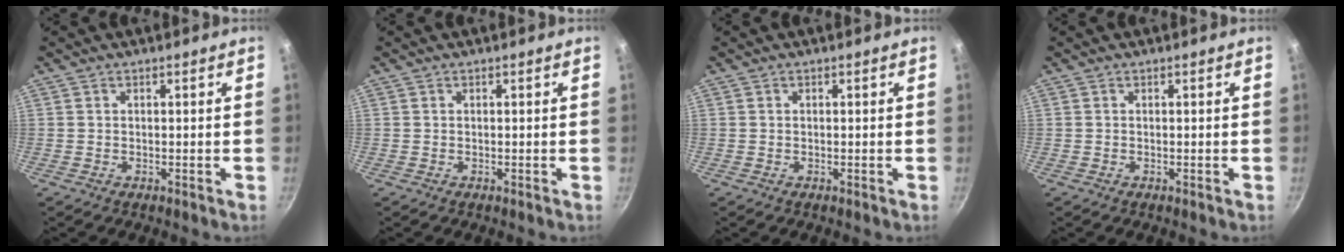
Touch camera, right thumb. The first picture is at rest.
{"total": 0.0}
{"total": 0.0}
{"total": 0.0}